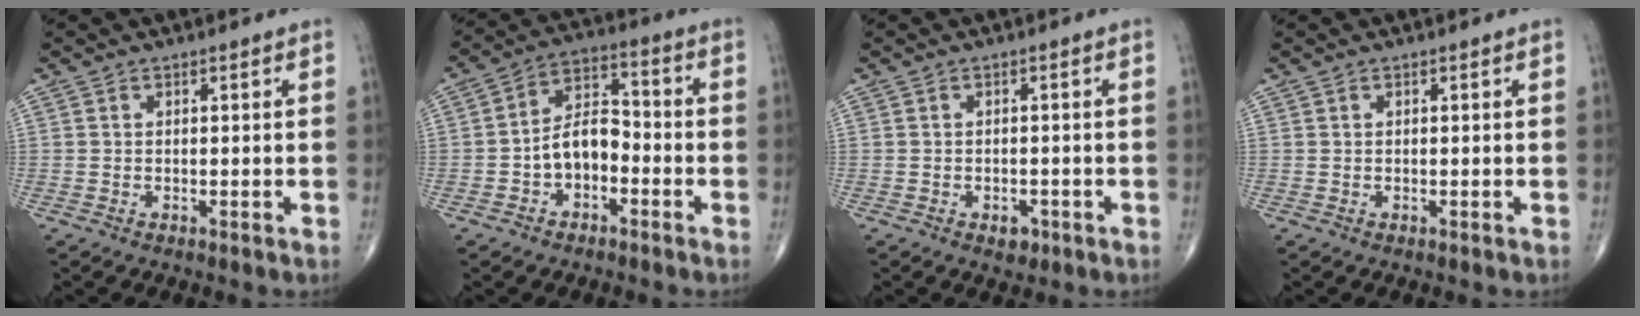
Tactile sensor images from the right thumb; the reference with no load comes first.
{"total": 8.5, "force": [-2.7, 5.4, 6.0], "torque": [-0.084, 0.043, -0.060]}
{"total": 2.1, "force": [-1.2, 1.4, 1.1], "torque": [-0.008, 0.001, -0.013]}
{"total": 0.0}